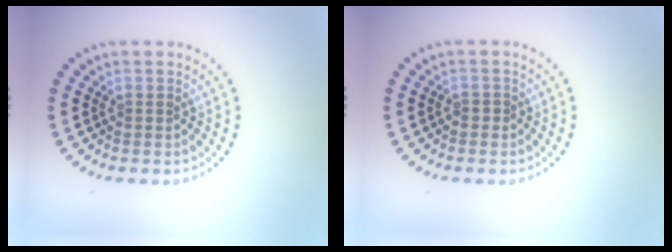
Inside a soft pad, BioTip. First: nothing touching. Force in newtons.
{"total": 0.6, "press": 0.3, "slide": 0.4}